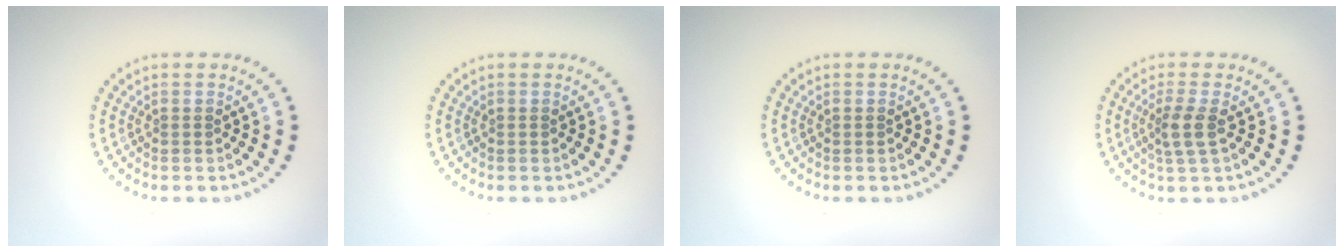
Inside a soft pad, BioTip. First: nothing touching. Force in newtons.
{"total": 0.0}
{"total": 0.0}
{"total": 2.3, "press": 1.9, "slide": 1.3}